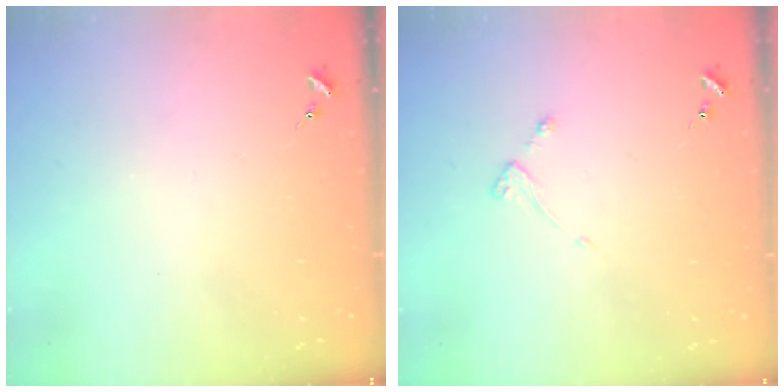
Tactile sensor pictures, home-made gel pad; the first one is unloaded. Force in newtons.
{"total": 2.6, "press": 2.6, "slide": 0.5}